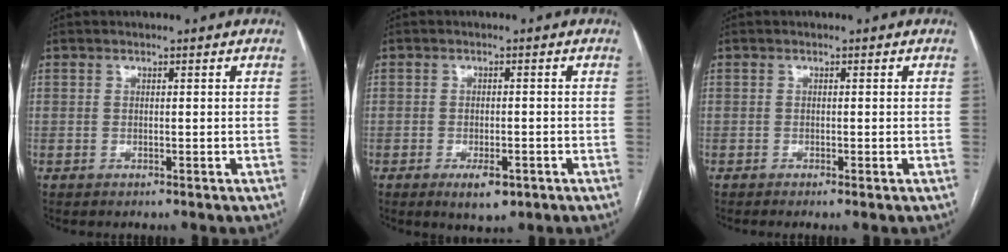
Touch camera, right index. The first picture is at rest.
{"total": 4.1, "force": [-2.2, 1.7, 3.0], "torque": [-0.047, -0.002, -0.025]}
{"total": 0.7, "force": [-0.4, -0.1, 0.5], "torque": [-0.011, -0.001, -0.007]}